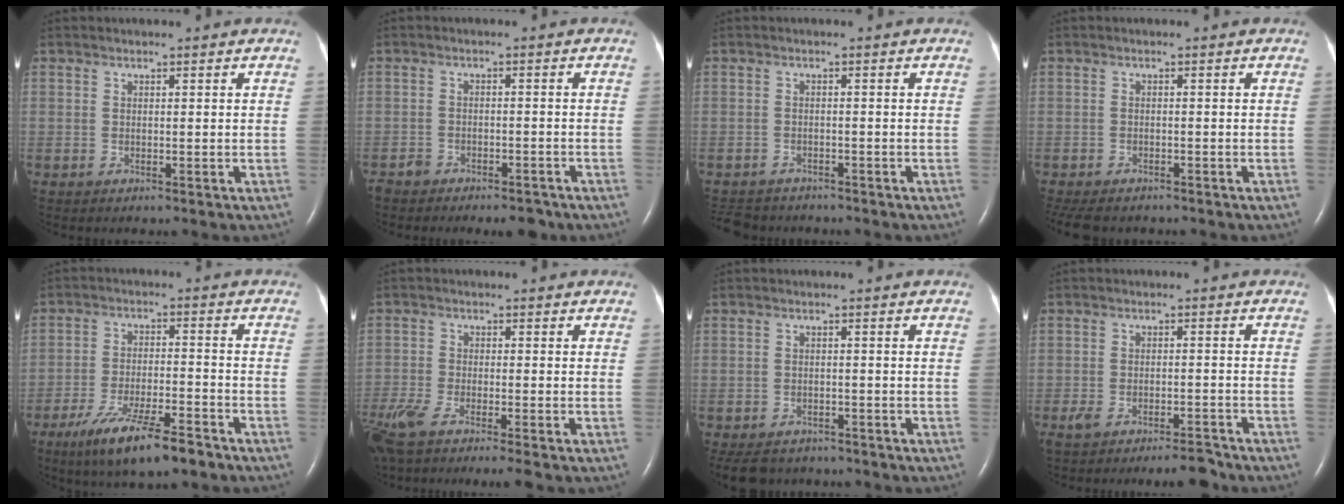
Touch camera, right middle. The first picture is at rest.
{"total": 4.4, "force": [-3.8, 1.7, 1.5], "torque": [-0.018, -0.001, -0.057]}
{"total": 5.8, "force": [-5.4, 2.1, 1.0], "torque": [-0.018, -0.007, -0.082]}
{"total": 7.3, "force": [-6.1, 2.8, 3.0], "torque": [-0.050, -0.004, -0.089]}
{"total": 11.6, "force": [-8.1, 1.9, 8.1], "torque": [-0.148, -0.022, -0.135]}
{"total": 10.3, "force": [-7.9, 1.1, 6.4], "torque": [-0.125, -0.019, -0.140]}
{"total": 7.4, "force": [-6.4, 3.4, 1.6], "torque": [-0.028, -0.007, -0.087]}
{"total": 5.1, "force": [-4.4, 1.0, 2.4], "torque": [-0.044, 0.000, -0.073]}